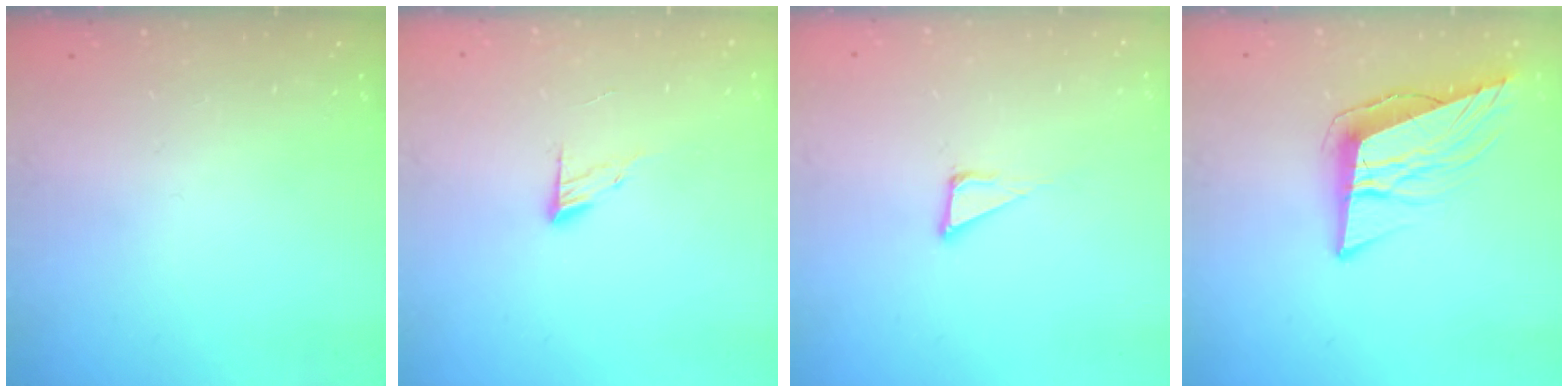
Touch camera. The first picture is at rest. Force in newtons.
{"total": 7.9, "press": 7.9, "slide": 0.7}
{"total": 3.8, "press": 3.8, "slide": 0.2}
{"total": 12.1, "press": 11.5, "slide": 3.6}